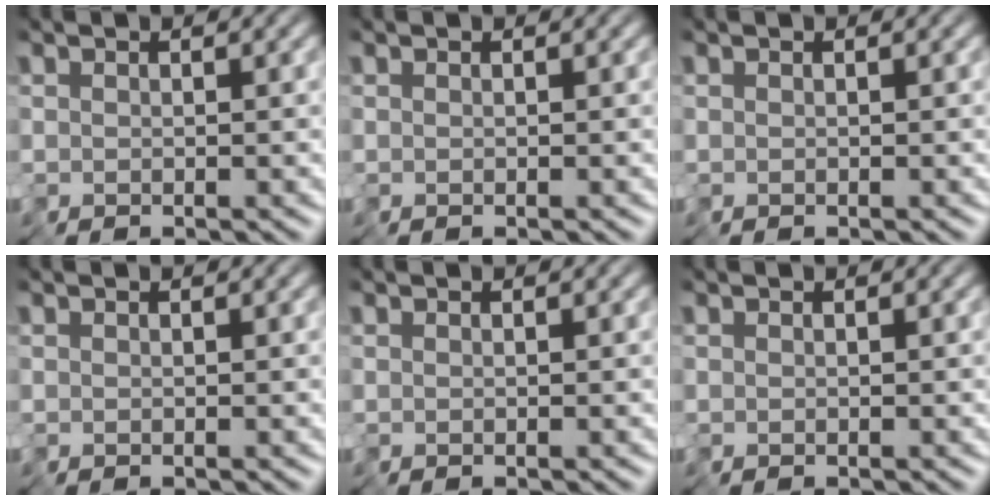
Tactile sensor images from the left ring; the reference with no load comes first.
{"total": 0.0}
{"total": 0.0}
{"total": 0.0}
{"total": 0.0}
{"total": 0.0}